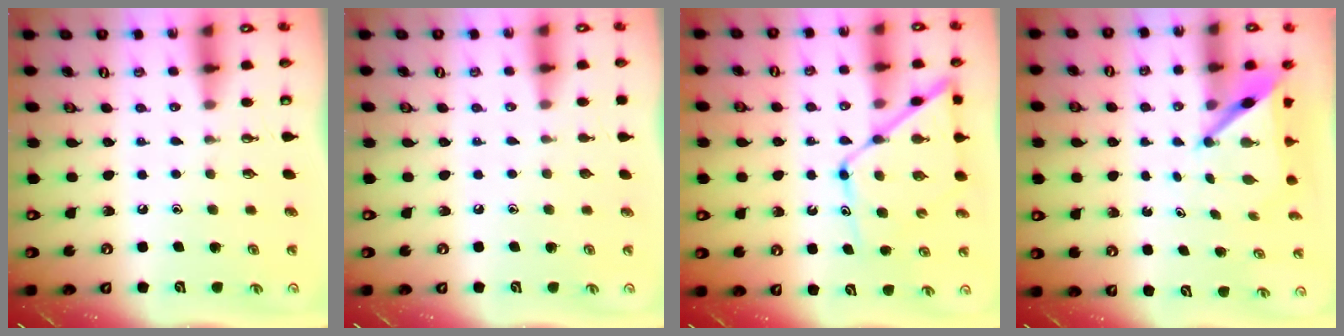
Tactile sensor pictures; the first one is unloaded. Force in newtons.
{"total": 0.0}
{"total": 12.3, "press": 12.2, "slide": 1.0}
{"total": 5.0, "press": 4.9, "slide": 0.5}